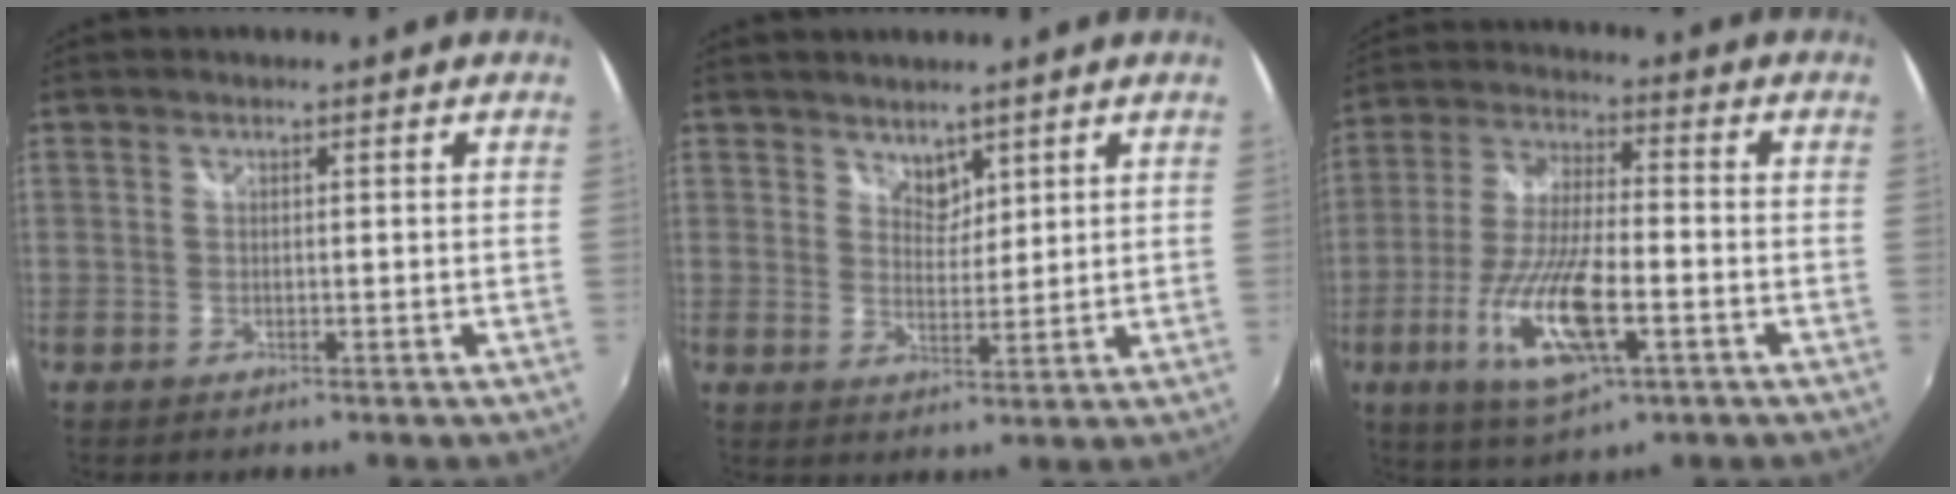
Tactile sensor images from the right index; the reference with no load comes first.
{"total": 3.3, "force": [2.7, 1.7, 0.8], "torque": [-0.006, 0.002, 0.048]}
{"total": 15.2, "force": [-5.6, 4.7, 13.3], "torque": [-0.280, -0.018, -0.103]}